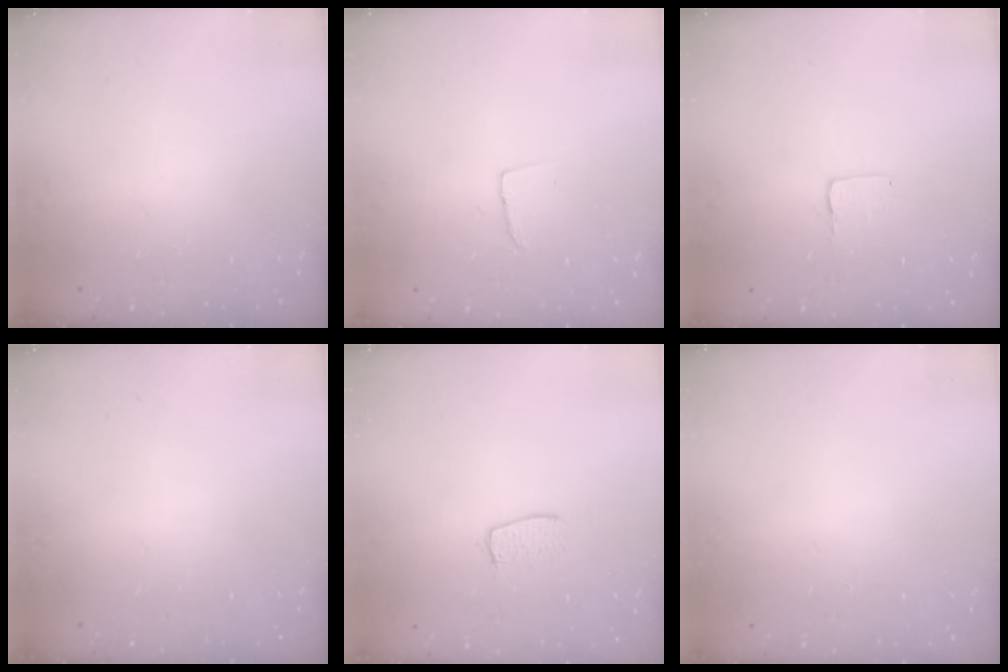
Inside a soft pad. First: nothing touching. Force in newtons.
{"total": 4.2, "press": 4.2, "slide": 0.3}
{"total": 1.3, "press": 1.2, "slide": 0.1}
{"total": 0.0}
{"total": 5.9, "press": 5.9, "slide": 0.3}
{"total": 0.0}